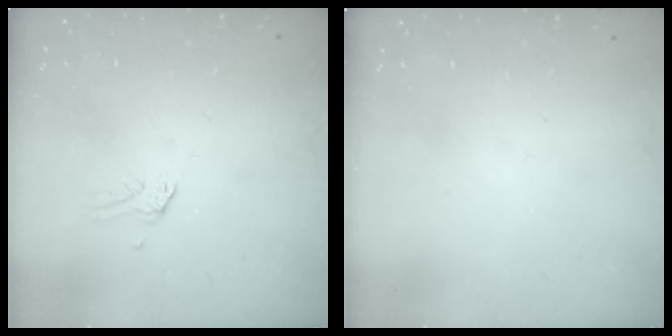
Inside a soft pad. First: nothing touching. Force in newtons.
{"total": 0.0}